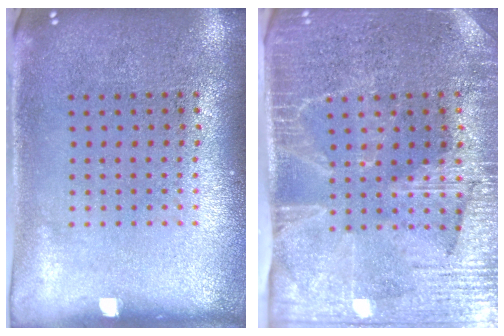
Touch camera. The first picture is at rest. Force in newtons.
{"total": 4.0, "press": 3.5, "slide": 2.0}